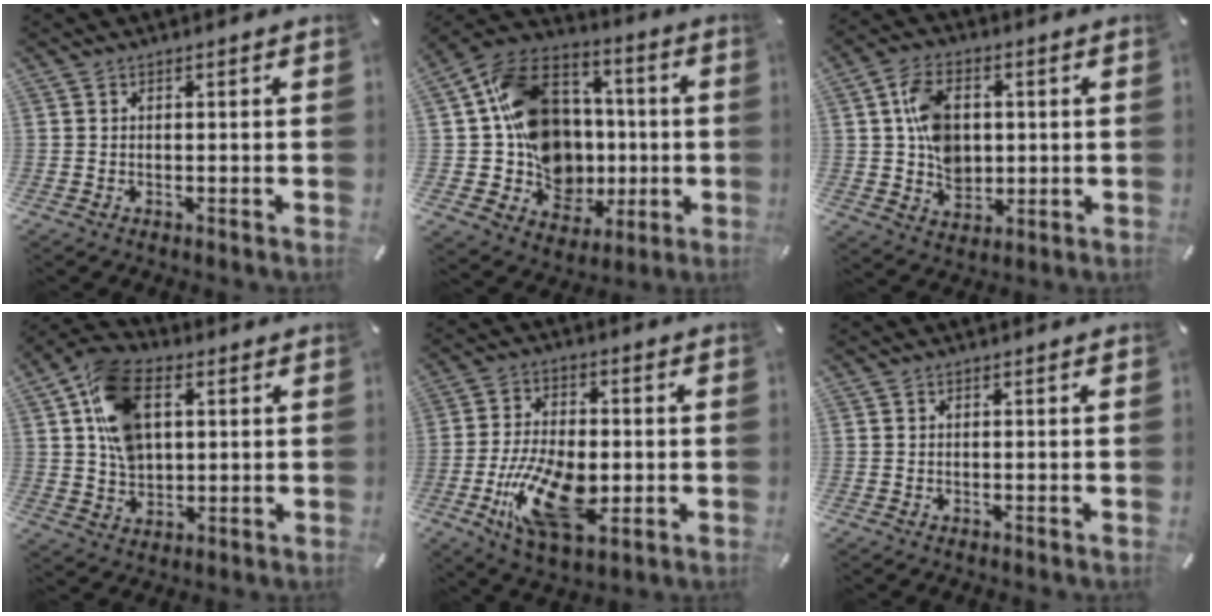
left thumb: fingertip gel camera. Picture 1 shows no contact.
{"total": 21.2, "force": [1.9, 18.0, 10.9], "torque": [-0.195, -0.002, 0.055]}
{"total": 10.6, "force": [1.4, 8.0, 6.8], "torque": [-0.125, 0.009, 0.029]}
{"total": 14.0, "force": [3.8, 9.8, 9.2], "torque": [-0.188, 0.011, 0.074]}
{"total": 16.9, "force": [-4.4, 9.2, 13.5], "torque": [-0.281, -0.002, -0.076]}
{"total": 0.0}